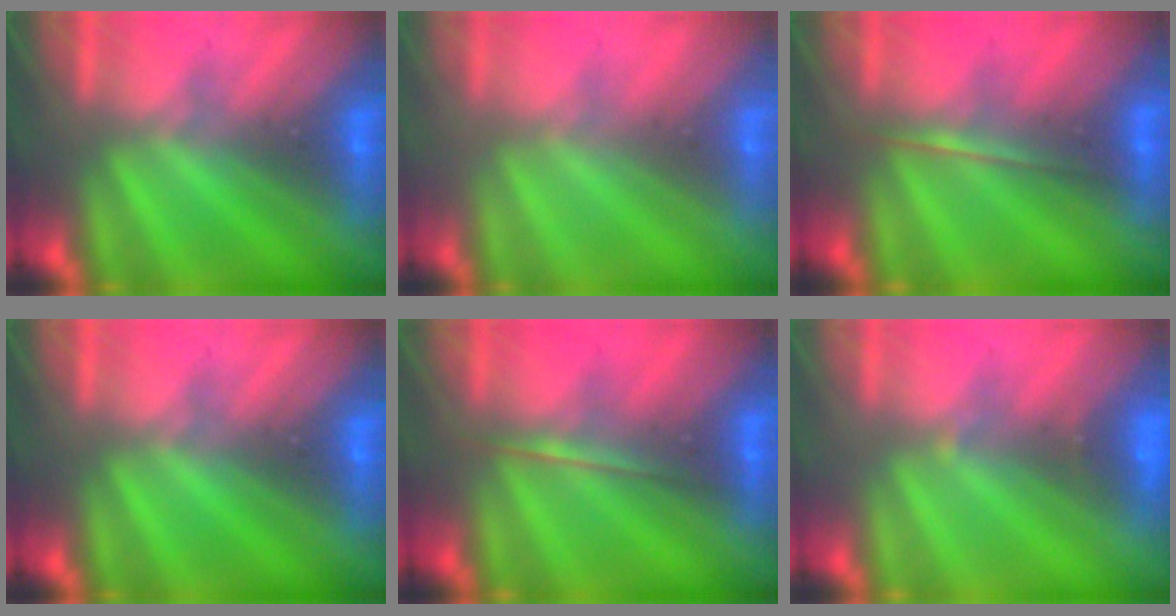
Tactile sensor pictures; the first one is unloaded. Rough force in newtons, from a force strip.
{"total": 3.3}
{"total": 1.7}
{"total": 0.0}
{"total": 1.7}
{"total": 1.5}